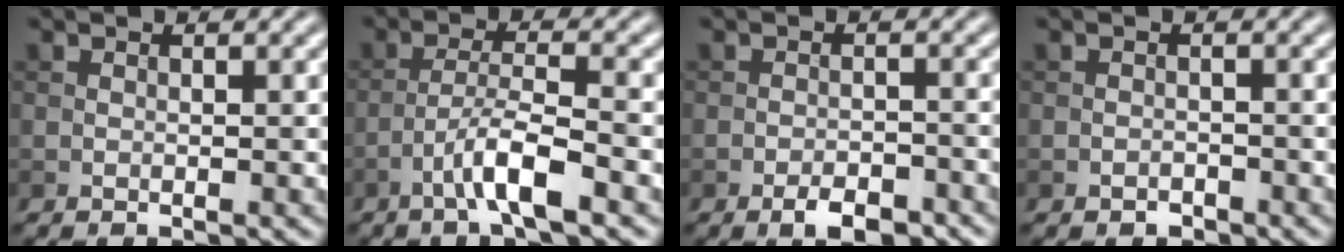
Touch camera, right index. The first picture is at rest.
{"total": 4.5, "force": [-2.6, 0.6, 3.7], "torque": [-0.066, 0.013, -0.054]}
{"total": 3.2, "force": [-2.2, 1.2, 2.0], "torque": [-0.029, 0.001, -0.036]}
{"total": 0.9, "force": [-0.6, 0.5, 0.4], "torque": [-0.003, 0.000, -0.011]}